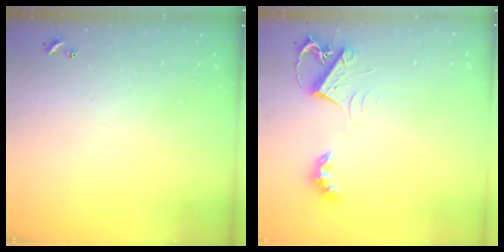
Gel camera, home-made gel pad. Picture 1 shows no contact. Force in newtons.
{"total": 7.5, "press": 7.5, "slide": 0.8}